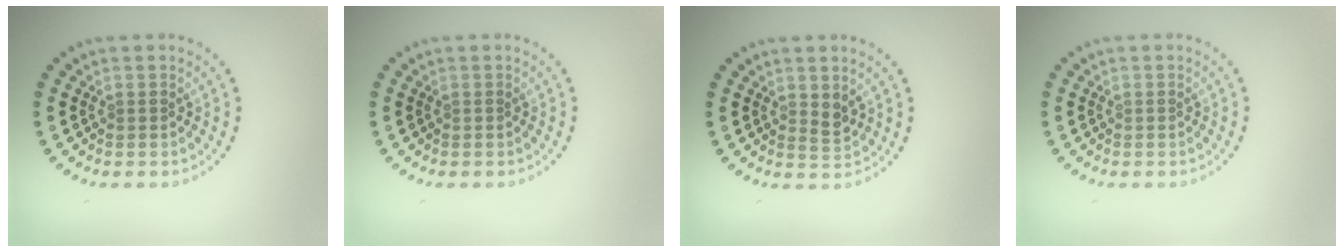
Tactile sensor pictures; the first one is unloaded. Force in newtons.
{"total": 0.0}
{"total": 1.2, "press": 1.1, "slide": 0.5}
{"total": 0.0}